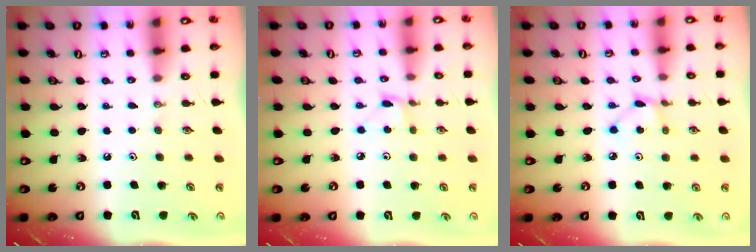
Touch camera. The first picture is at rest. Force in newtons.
{"total": 2.7, "press": 2.7, "slide": 0.3}
{"total": 3.8, "press": 3.8, "slide": 0.4}